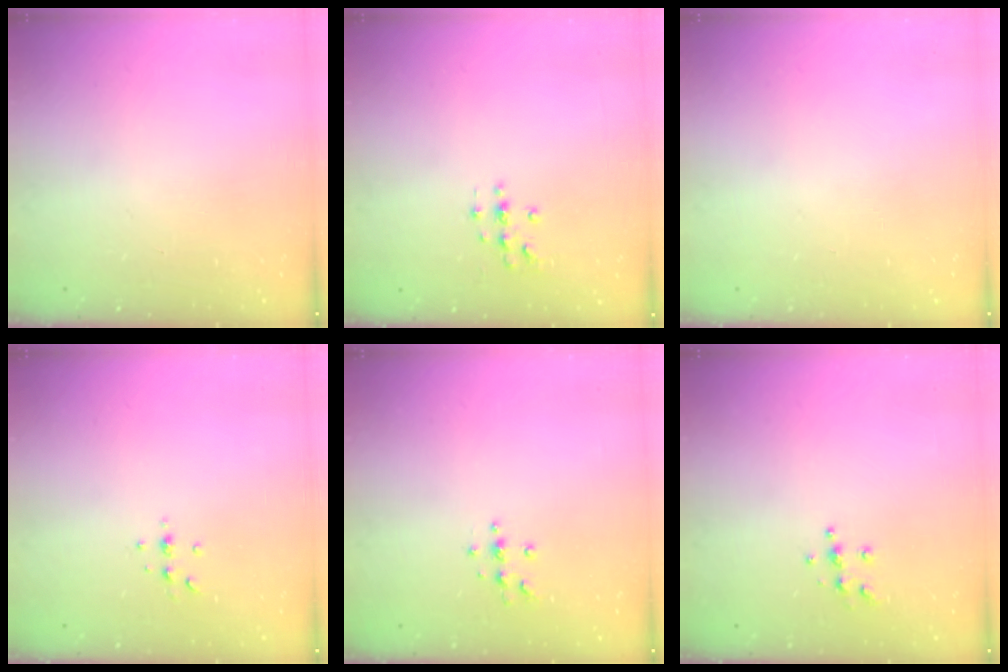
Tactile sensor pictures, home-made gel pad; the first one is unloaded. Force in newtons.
{"total": 2.0, "press": 2.0, "slide": 0.2}
{"total": 0.0}
{"total": 3.7, "press": 3.3, "slide": 1.6}
{"total": 4.7, "press": 4.6, "slide": 0.5}
{"total": 5.5, "press": 5.5, "slide": 0.5}